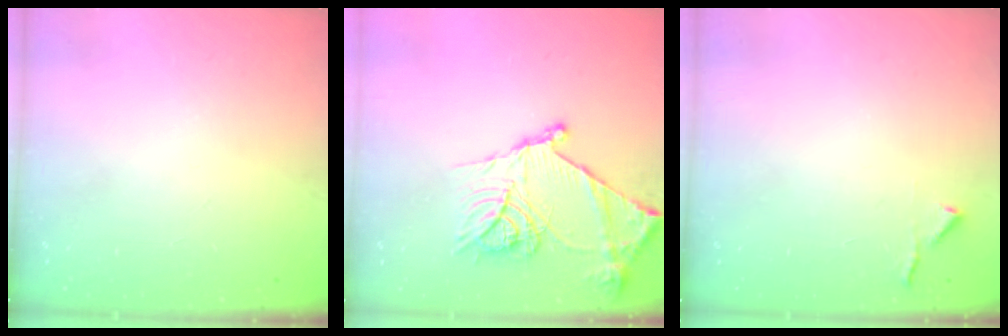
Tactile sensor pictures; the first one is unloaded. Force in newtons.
{"total": 18.1, "press": 18.1, "slide": 1.2}
{"total": 4.2, "press": 4.1, "slide": 0.6}